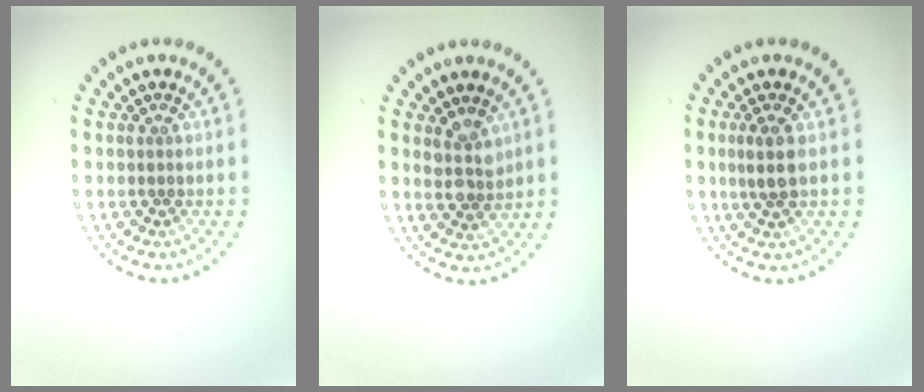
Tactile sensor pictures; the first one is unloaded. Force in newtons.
{"total": 2.3, "press": 2.0, "slide": 1.1}
{"total": 2.0, "press": 1.8, "slide": 0.9}